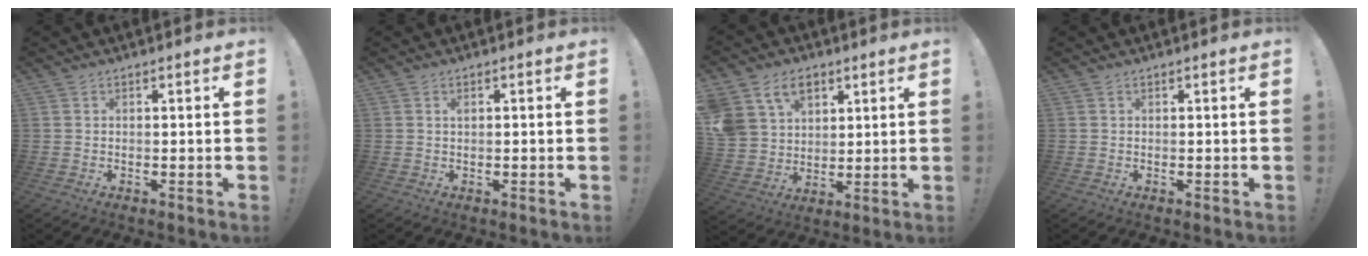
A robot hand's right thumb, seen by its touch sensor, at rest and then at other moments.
{"total": 0.6, "force": [0.3, 0.4, 0.3], "torque": [-0.006, 0.005, 0.005]}
{"total": 12.9, "force": [6.8, 9.5, 5.5], "torque": [-0.088, -0.035, 0.138]}
{"total": 0.0}